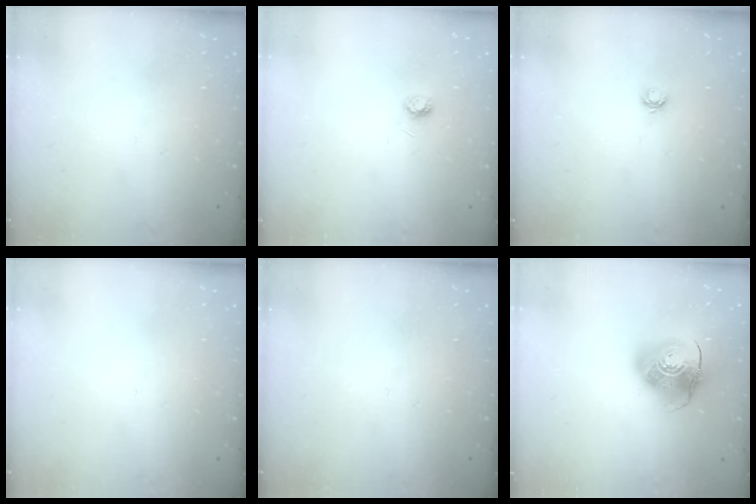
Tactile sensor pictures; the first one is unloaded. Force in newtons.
{"total": 3.5, "press": 3.4, "slide": 0.3}
{"total": 3.9, "press": 3.9, "slide": 0.5}
{"total": 0.0}
{"total": 0.0}
{"total": 10.8, "press": 10.6, "slide": 1.7}